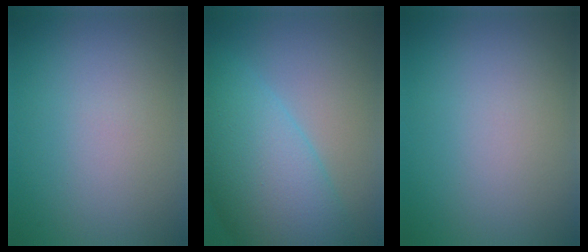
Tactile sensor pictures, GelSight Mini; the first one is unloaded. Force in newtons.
{"total": 10.1, "press": 10.1, "slide": 0.3}
{"total": 0.0}